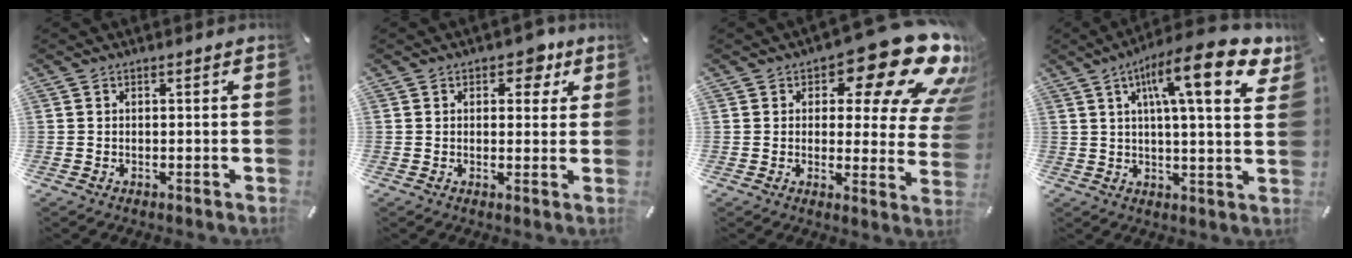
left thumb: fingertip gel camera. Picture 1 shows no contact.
{"total": 5.5, "force": [2.8, 3.5, 3.1], "torque": [-0.023, -0.008, 0.040]}
{"total": 21.7, "force": [12.5, 9.1, 15.2], "torque": [-0.193, -0.080, 0.203]}
{"total": 18.1, "force": [8.6, 4.6, 15.3], "torque": [-0.236, -0.030, 0.125]}